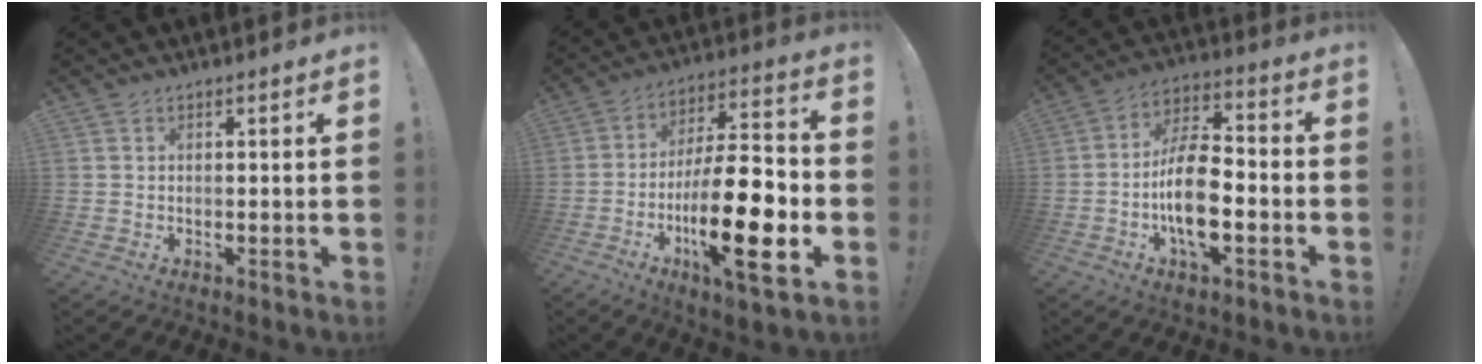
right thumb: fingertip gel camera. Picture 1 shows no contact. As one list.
[{"total": 22.7, "force": [-6.8, 6.5, 20.7], "torque": [-0.361, 0.026, -0.109]}, {"total": 15.3, "force": [-4.0, 7.1, 13.0], "torque": [-0.250, 0.014, -0.069]}]